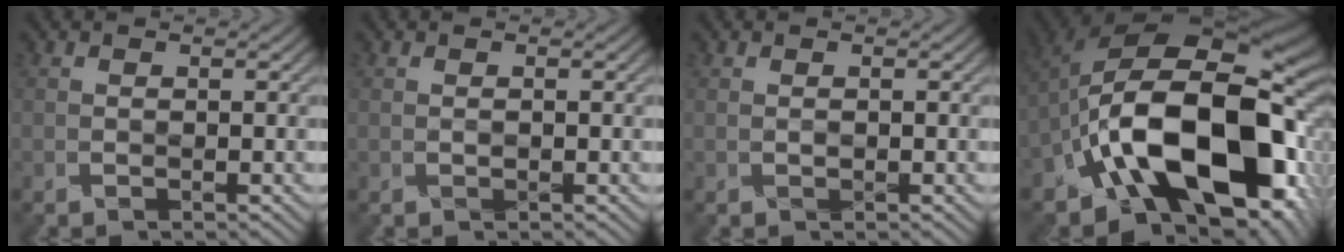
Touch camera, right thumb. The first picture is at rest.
{"total": 0.0}
{"total": 0.0}
{"total": 18.6, "force": [-6.5, 10.7, 13.8], "torque": [-0.230, -0.007, -0.101]}